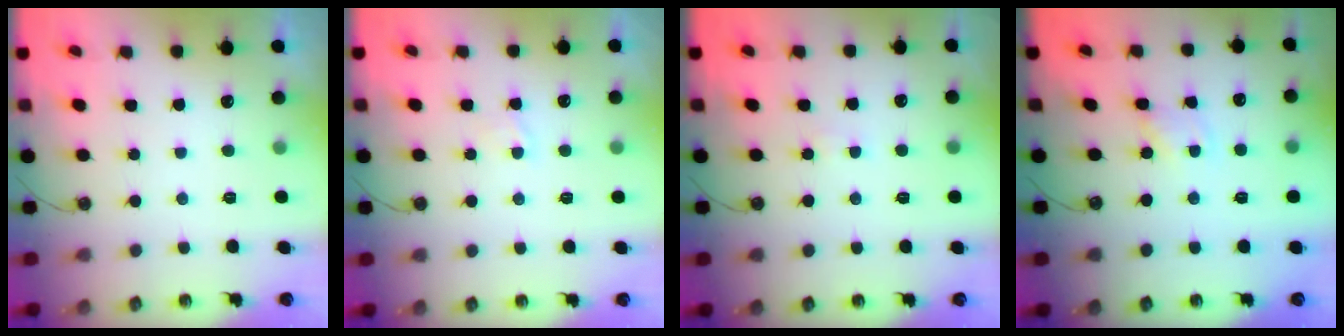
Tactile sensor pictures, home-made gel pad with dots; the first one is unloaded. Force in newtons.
{"total": 2.8, "press": 2.8, "slide": 0.4}
{"total": 1.9, "press": 1.9, "slide": 0.2}
{"total": 1.5, "press": 1.4, "slide": 0.2}